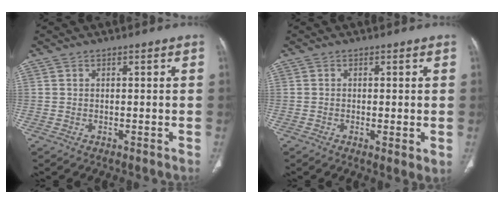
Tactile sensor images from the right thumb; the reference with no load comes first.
{"total": 3.3, "force": [-0.4, 0.8, 3.1], "torque": [-0.057, -0.013, -0.009]}